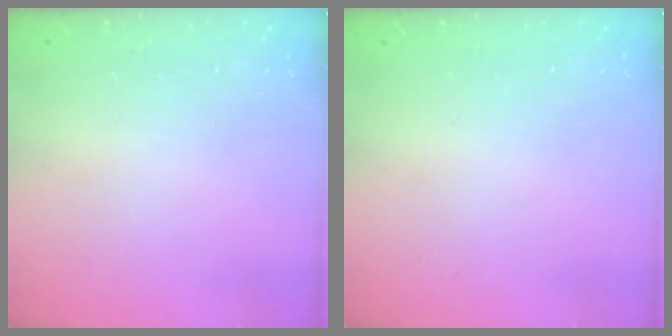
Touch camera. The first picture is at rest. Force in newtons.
{"total": 0.0}